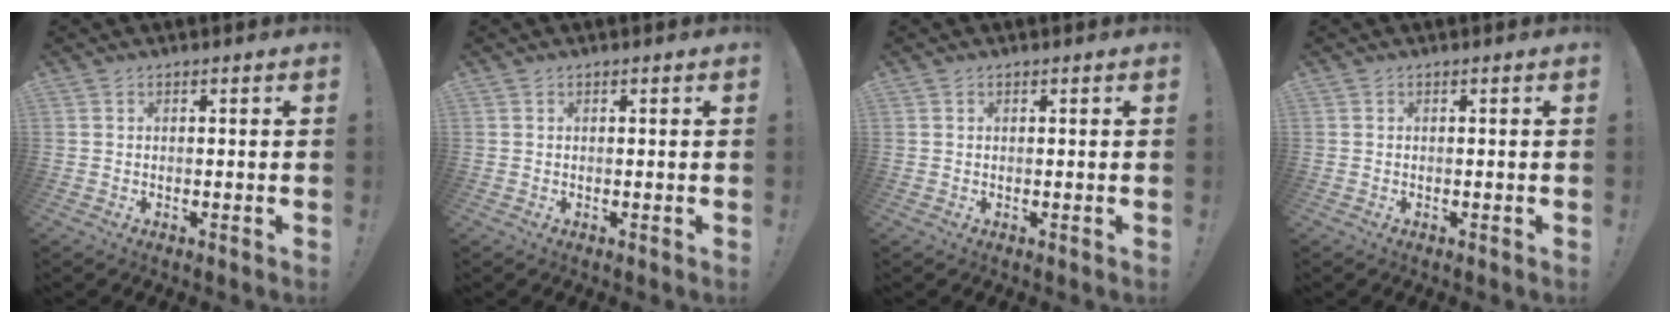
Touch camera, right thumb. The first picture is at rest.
{"total": 0.0}
{"total": 0.0}
{"total": 0.0}